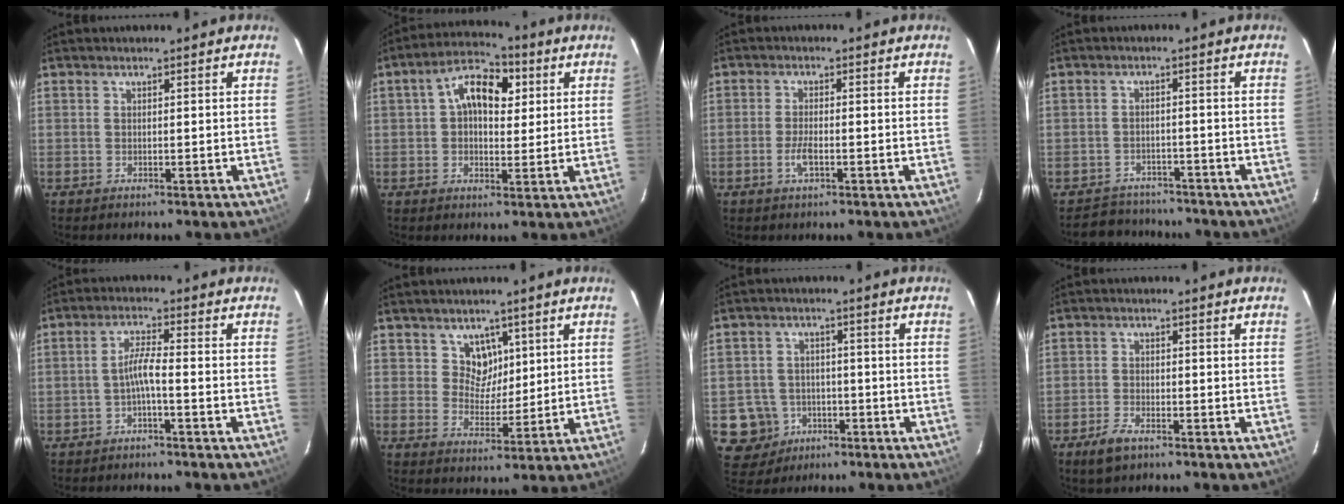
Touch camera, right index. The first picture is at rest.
{"total": 10.2, "force": [2.9, 6.1, 7.6], "torque": [-0.124, 0.033, 0.046]}
{"total": 3.3, "force": [-1.4, 1.0, 2.9], "torque": [-0.064, -0.002, -0.027]}
{"total": 8.3, "force": [-7.3, 3.7, 1.2], "torque": [-0.035, 0.016, -0.098]}
{"total": 3.4, "force": [-1.7, -0.1, 2.9], "torque": [-0.066, 0.009, -0.032]}
{"total": 5.3, "force": [2.5, 4.4, 1.3], "torque": [-0.016, -0.003, 0.048]}
{"total": 8.3, "force": [-3.2, 7.6, 1.0], "torque": [-0.048, 0.024, -0.040]}
{"total": 4.5, "force": [-3.2, 2.0, 2.6], "torque": [-0.069, -0.006, -0.059]}